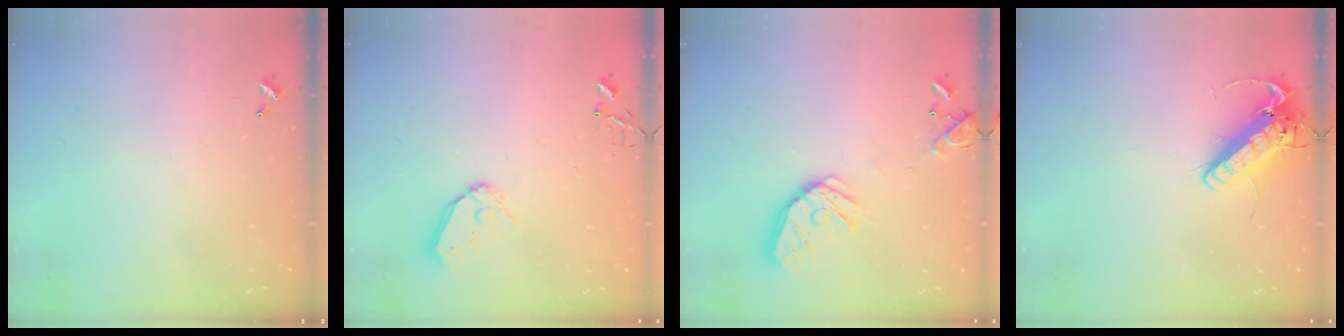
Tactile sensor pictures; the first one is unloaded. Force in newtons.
{"total": 8.6, "press": 8.6, "slide": 0.7}
{"total": 15.8, "press": 15.5, "slide": 2.5}
{"total": 14.8, "press": 14.5, "slide": 2.9}